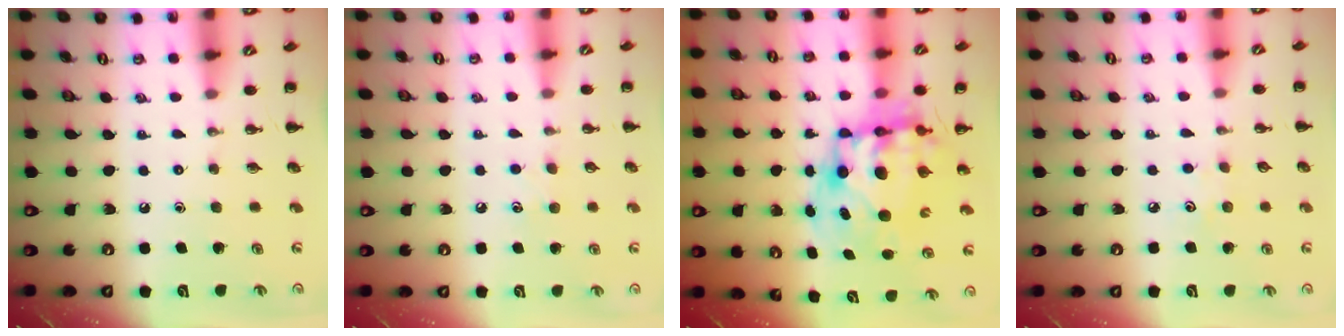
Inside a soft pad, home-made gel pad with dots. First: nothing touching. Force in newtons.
{"total": 4.4, "press": 4.2, "slide": 1.2}
{"total": 12.4, "press": 12.1, "slide": 2.7}
{"total": 2.8, "press": 2.6, "slide": 0.8}